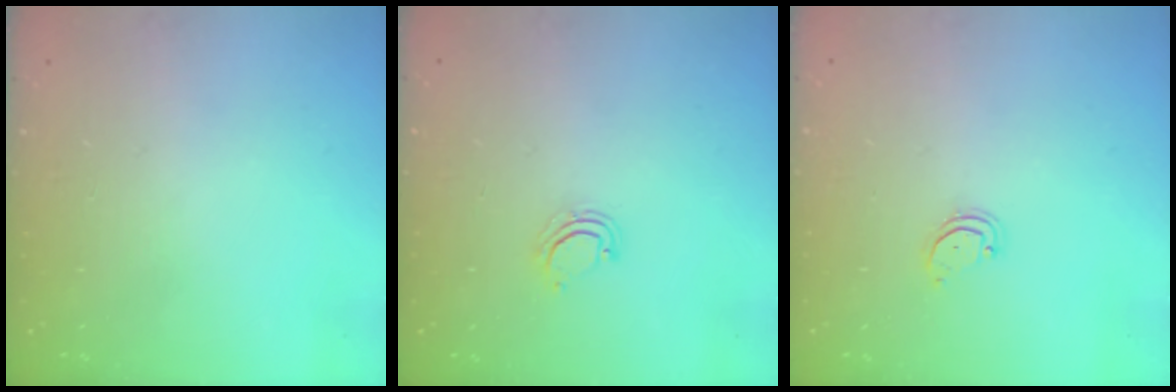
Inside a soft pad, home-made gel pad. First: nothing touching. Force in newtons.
{"total": 2.2, "press": 2.2, "slide": 0.1}
{"total": 2.6, "press": 2.6, "slide": 0.2}